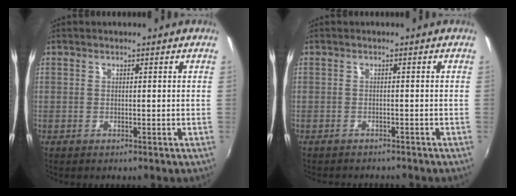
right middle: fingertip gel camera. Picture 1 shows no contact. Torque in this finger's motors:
{"motor_torque": [1.01, -1.13, 0.09, 0.05]}